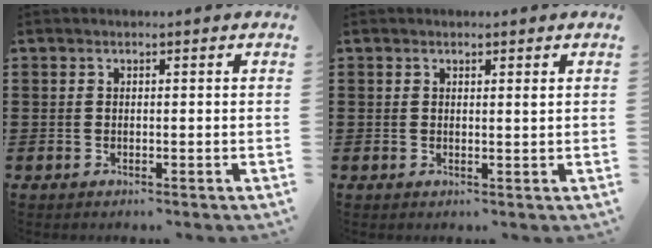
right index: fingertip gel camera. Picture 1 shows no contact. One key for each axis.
{"total": 0.8, "fx": 0.5, "fy": 0.1, "fz": 0.6, "tx": -0.013, "ty": -0.001, "tz": 0.010}